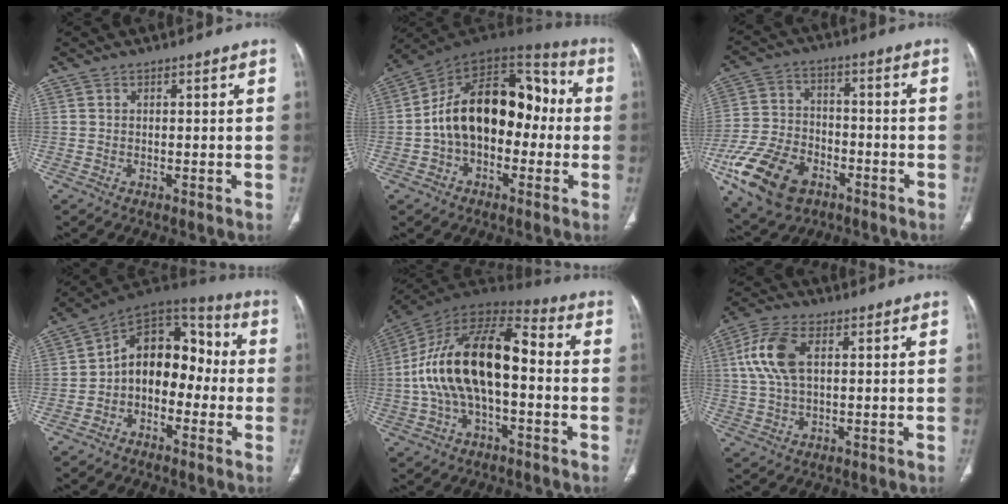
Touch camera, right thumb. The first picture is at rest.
{"total": 20.4, "force": [-1.0, 13.0, 15.7], "torque": [-0.222, 0.060, -0.025]}
{"total": 16.3, "force": [-8.0, 10.4, 9.7], "torque": [-0.182, 0.029, -0.142]}
{"total": 13.8, "force": [-1.9, 9.5, 9.8], "torque": [-0.108, 0.058, -0.049]}
{"total": 20.3, "force": [-1.3, 9.9, 17.7], "torque": [-0.328, 0.049, -0.027]}
{"total": 9.6, "force": [2.2, 5.0, 7.9], "torque": [-0.178, 0.014, 0.042]}